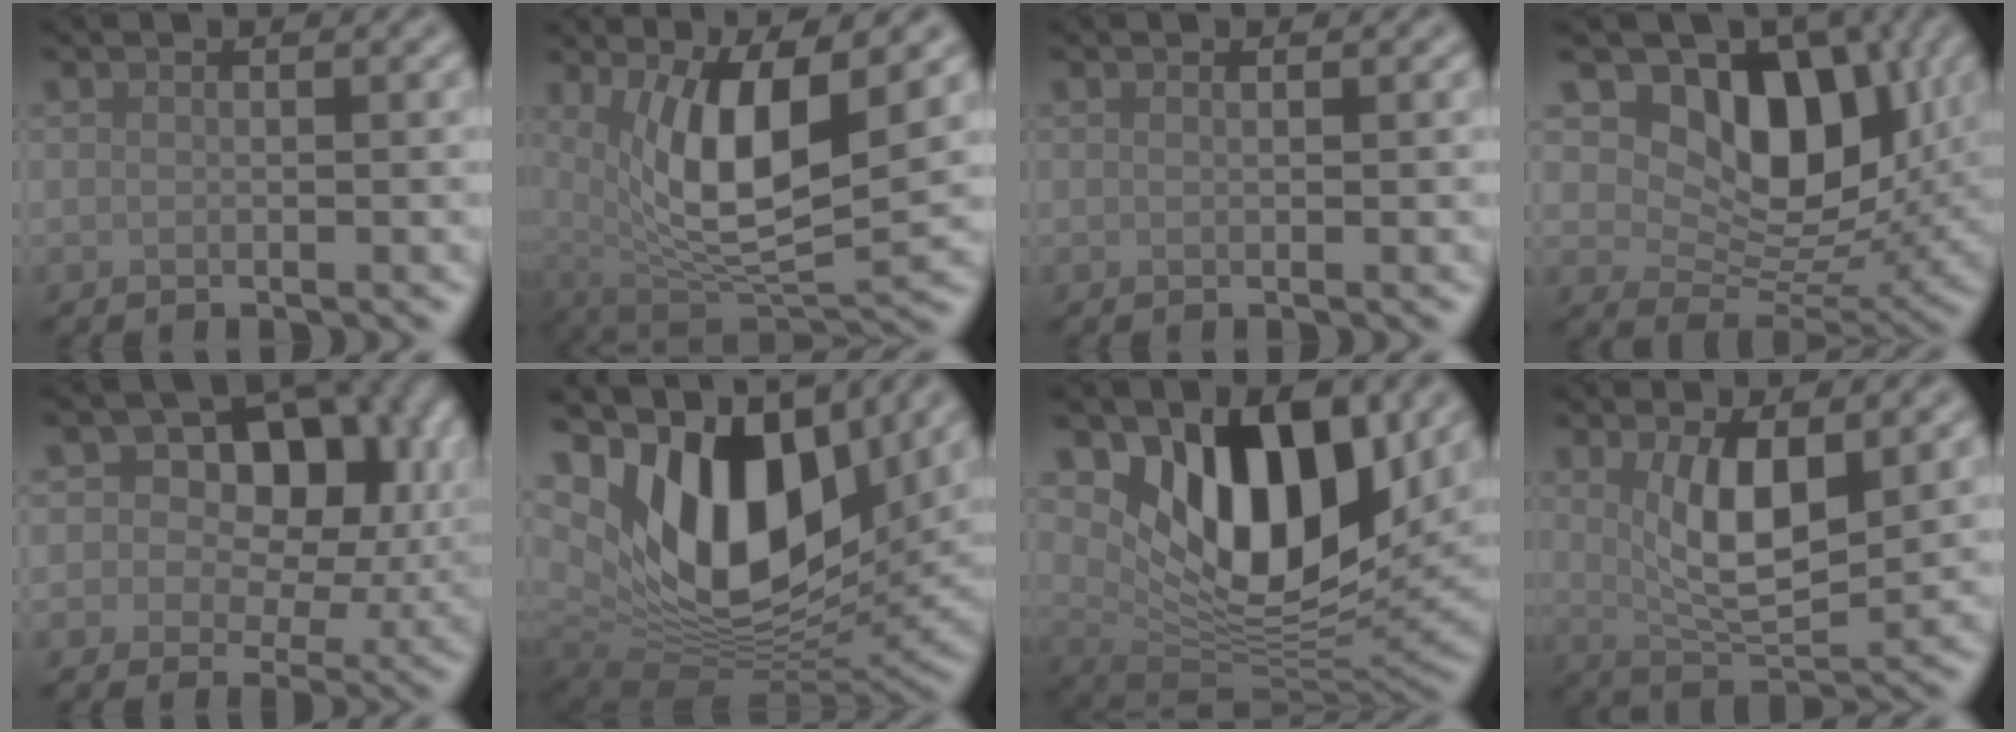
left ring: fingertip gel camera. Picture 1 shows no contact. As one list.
[{"total": 9.0, "force": [2.3, 3.0, 8.1], "torque": [-0.149, -0.014, 0.048]}, {"total": 0.0}, {"total": 10.4, "force": [3.4, 7.2, 6.7], "torque": [-0.099, -0.013, 0.054]}, {"total": 13.9, "force": [5.0, 9.1, 9.3], "torque": [-0.106, 0.042, 0.053]}, {"total": 14.9, "force": [4.8, 8.5, 11.3], "torque": [-0.188, 0.000, 0.086]}, {"total": 10.1, "force": [4.1, 5.4, 7.4], "torque": [-0.117, -0.026, 0.071]}, {"total": 6.0, "force": [1.5, 2.2, 5.3], "torque": [-0.101, -0.010, 0.033]}]